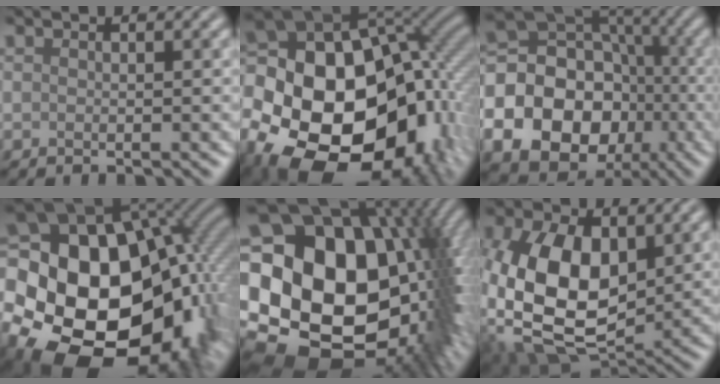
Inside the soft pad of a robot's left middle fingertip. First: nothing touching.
{"total": 22.7, "force": [-6.4, 16.6, 14.0], "torque": [-0.277, -0.030, -0.104]}
{"total": 21.0, "force": [-6.2, 18.3, 8.3], "torque": [-0.186, -0.017, -0.114]}
{"total": 24.4, "force": [-4.7, 18.1, 15.6], "torque": [-0.285, -0.039, -0.112]}
{"total": 23.7, "force": [0.2, 17.8, 15.7], "torque": [-0.286, -0.016, -0.010]}
{"total": 12.1, "force": [0.3, 7.4, 9.6], "torque": [-0.211, -0.007, 0.010]}